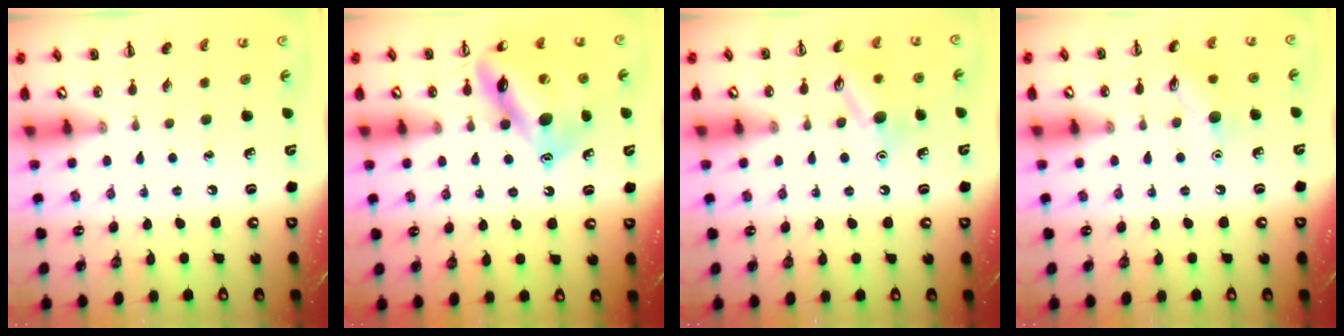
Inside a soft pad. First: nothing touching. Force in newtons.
{"total": 14.8, "press": 14.7, "slide": 1.8}
{"total": 10.5, "press": 10.4, "slide": 0.9}
{"total": 7.9, "press": 7.8, "slide": 0.8}